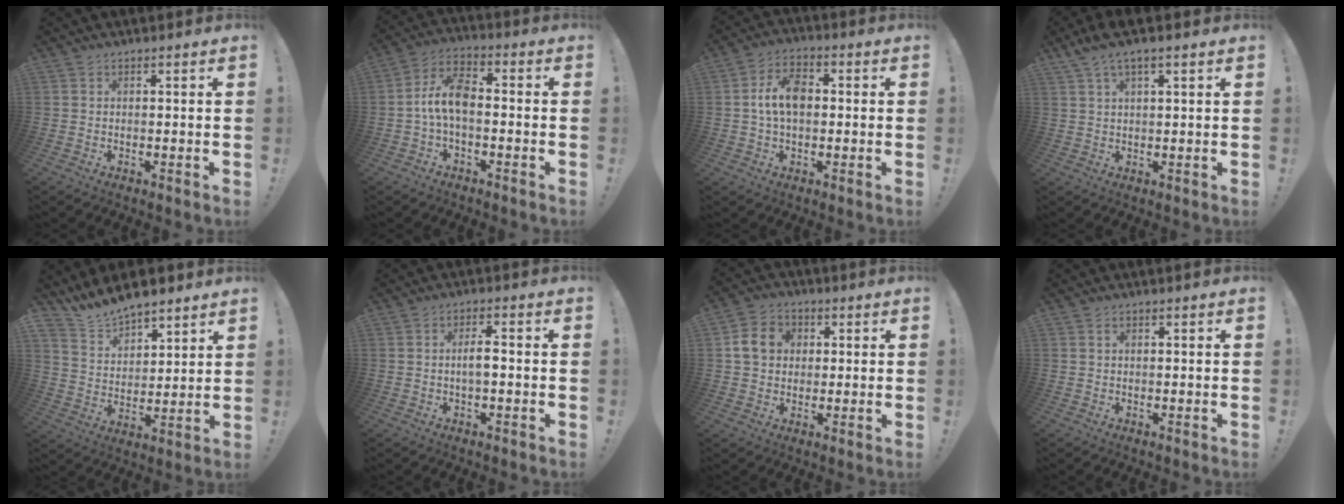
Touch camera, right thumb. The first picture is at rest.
{"total": 9.7, "force": [-1.3, 5.0, 8.2], "torque": [-0.172, 0.010, -0.020]}
{"total": 9.7, "force": [0.4, 6.0, 7.6], "torque": [-0.139, 0.015, 0.009]}
{"total": 5.0, "force": [3.1, 1.1, 3.7], "torque": [-0.072, -0.006, 0.057]}
{"total": 10.1, "force": [9.4, 3.1, 2.0], "torque": [-0.065, -0.071, 0.180]}
{"total": 4.1, "force": [-0.7, 1.2, 3.8], "torque": [-0.073, 0.003, -0.017]}
{"total": 9.2, "force": [1.8, 7.9, 4.3], "torque": [-0.070, 0.013, 0.040]}
{"total": 0.8, "force": [0.4, 0.6, 0.5], "torque": [-0.009, 0.001, 0.007]}